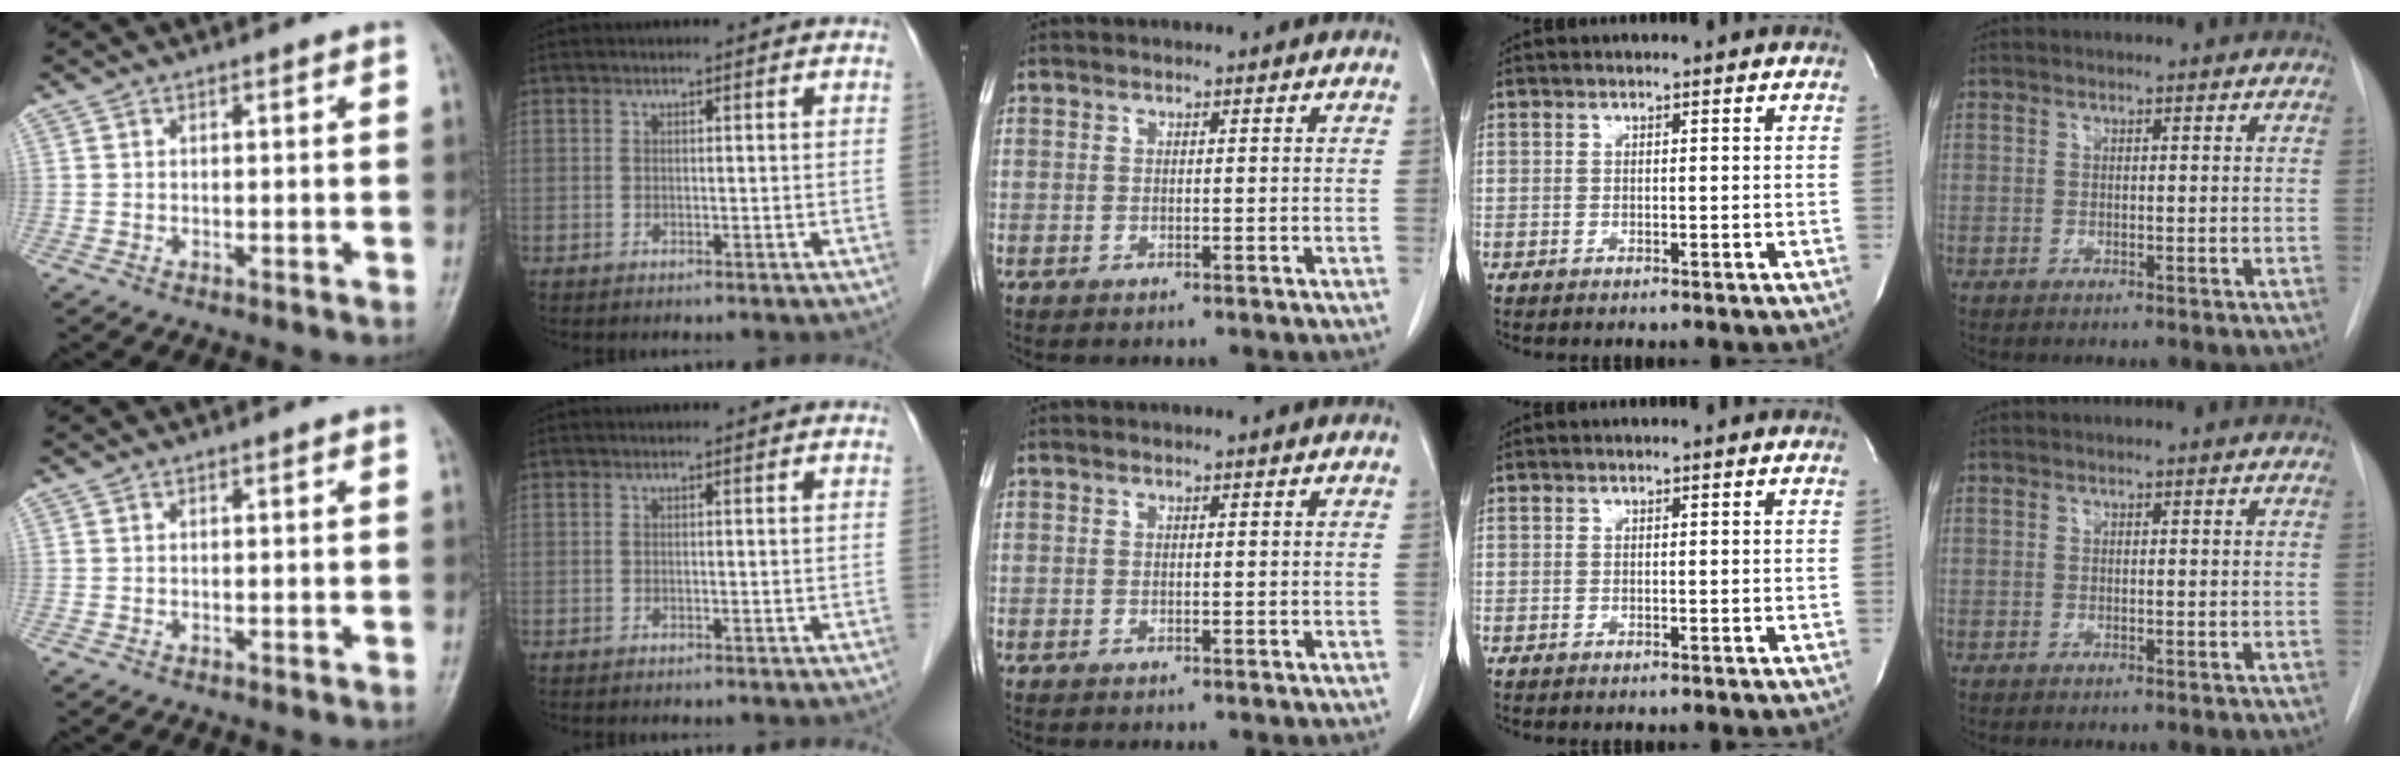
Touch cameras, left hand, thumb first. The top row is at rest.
{}